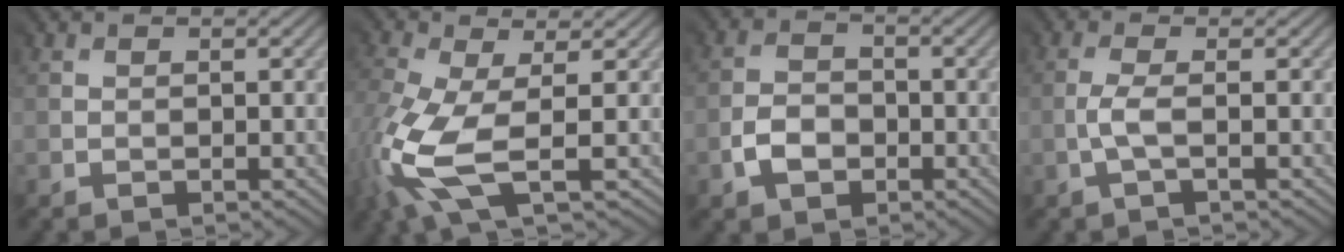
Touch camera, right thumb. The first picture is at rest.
{"total": 8.4, "force": [-2.8, 3.1, 7.3], "torque": [-0.204, -0.016, -0.062]}
{"total": 2.3, "force": [-1.7, 1.5, 0.2], "torque": [-0.005, -0.001, -0.037]}
{"total": 1.5, "force": [-0.8, -0.4, 1.2], "torque": [-0.036, 0.005, -0.020]}